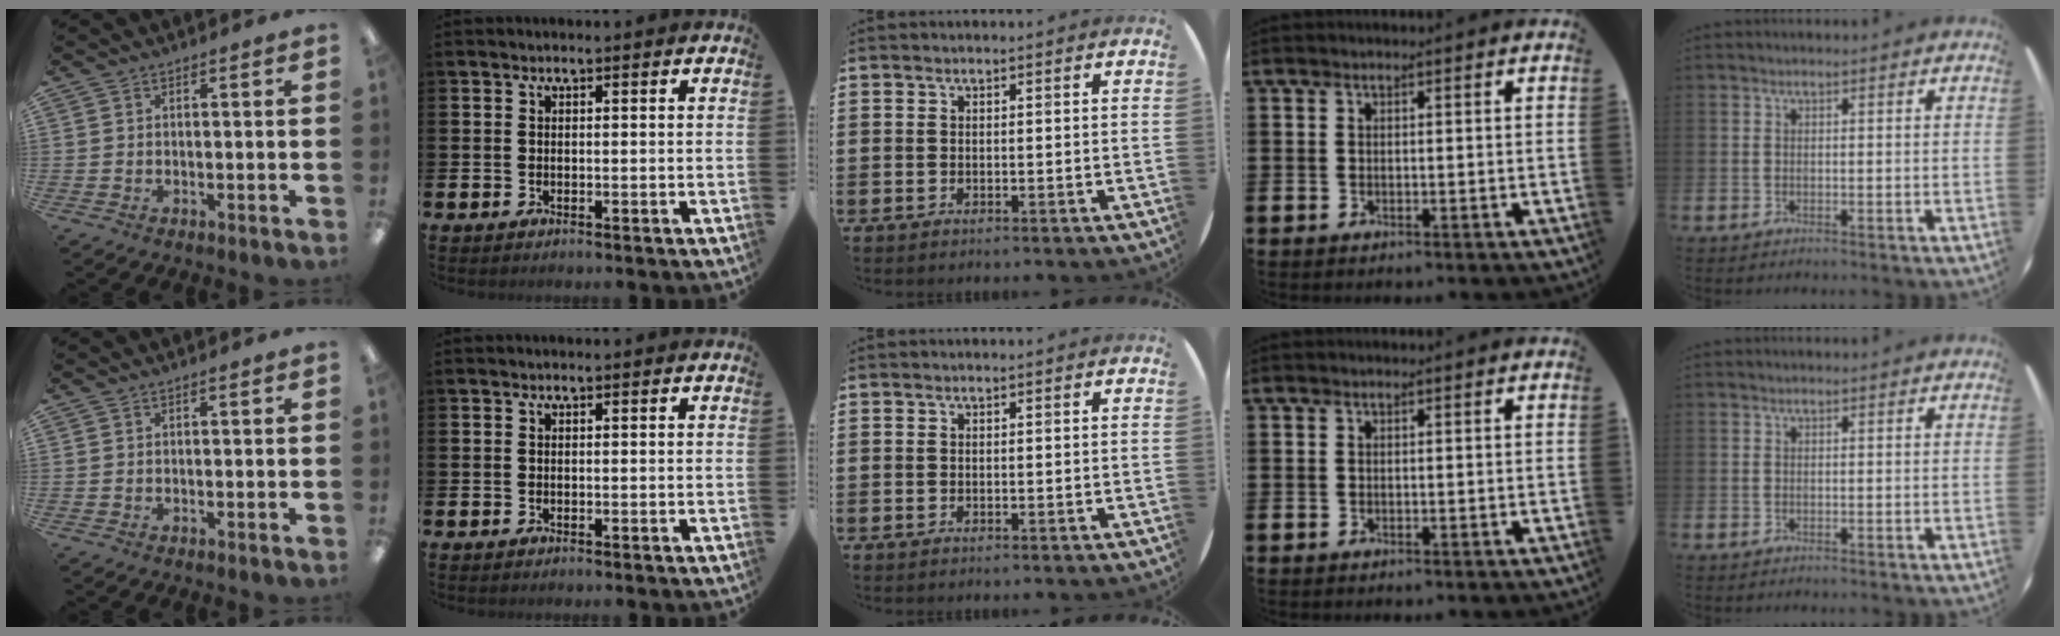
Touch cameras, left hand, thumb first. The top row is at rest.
{}